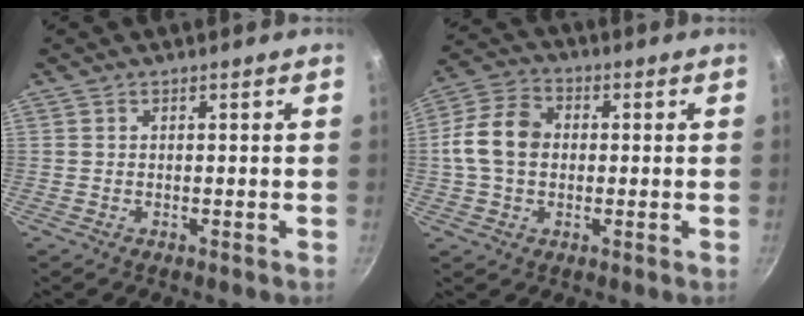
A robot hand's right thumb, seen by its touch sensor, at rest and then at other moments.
{"total": 10.3, "force": [0.2, 7.7, 6.8], "torque": [-0.113, 0.023, -0.011]}